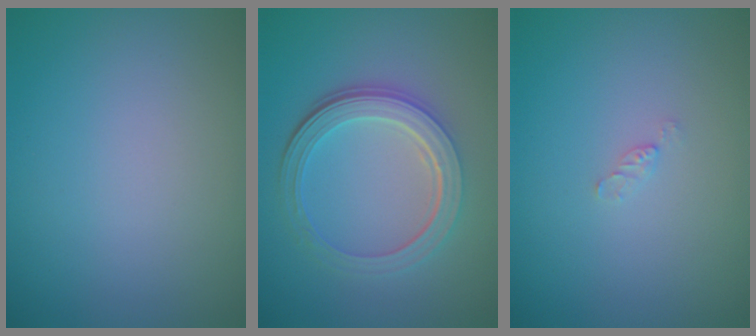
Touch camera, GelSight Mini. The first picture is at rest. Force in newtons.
{"total": 5.1, "press": 3.7, "slide": 3.5}
{"total": 0.6, "press": 0.6, "slide": 0.1}